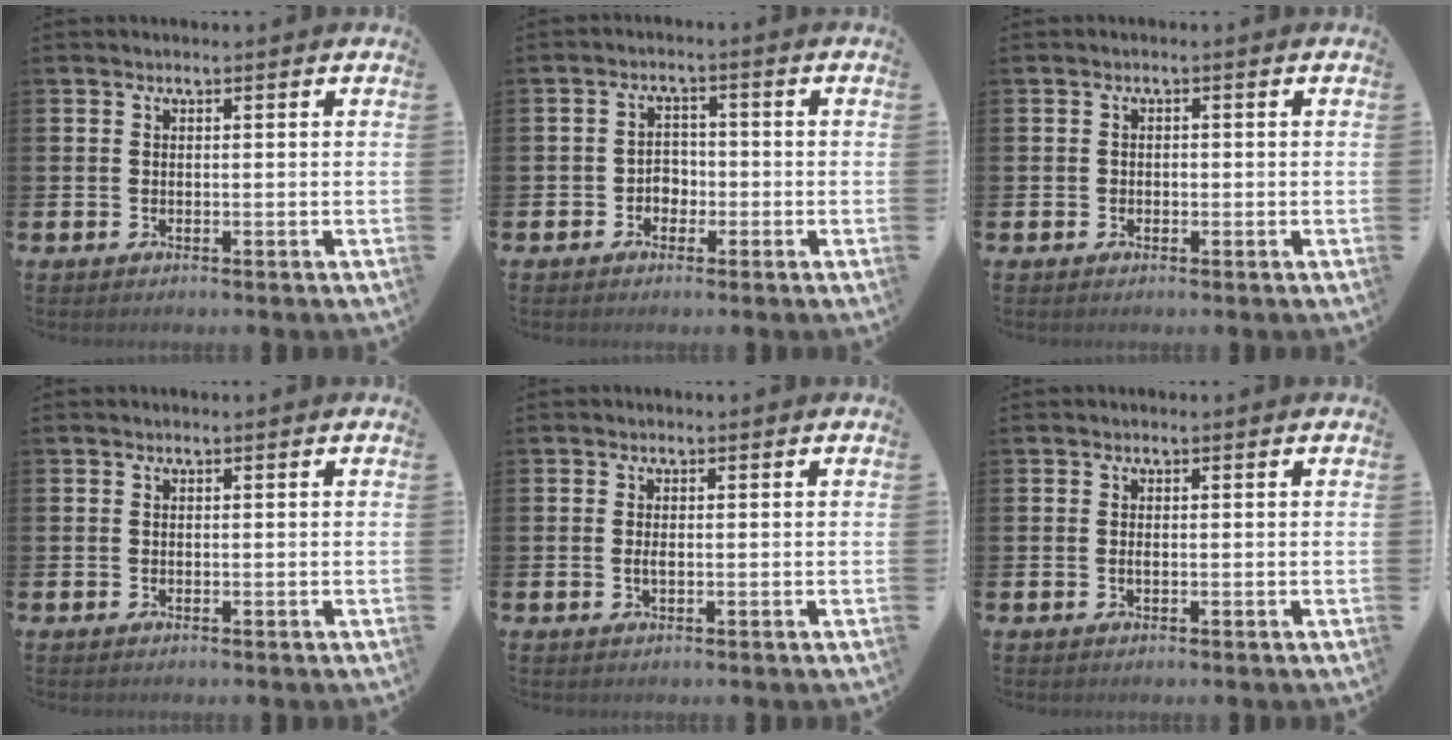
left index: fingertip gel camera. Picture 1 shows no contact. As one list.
[{"total": 2.7, "force": [-1.4, 2.1, 0.9], "torque": [-0.022, 0.010, -0.033]}, {"total": 0.8, "force": [-0.2, 0.7, 0.3], "torque": [-0.007, 0.005, -0.006]}, {"total": 0.0}, {"total": 1.1, "force": [-0.1, 0.4, 1.0], "torque": [-0.020, 0.003, -0.004]}, {"total": 0.5, "force": [-0.1, 0.2, 0.5], "torque": [-0.010, -0.001, -0.002]}]